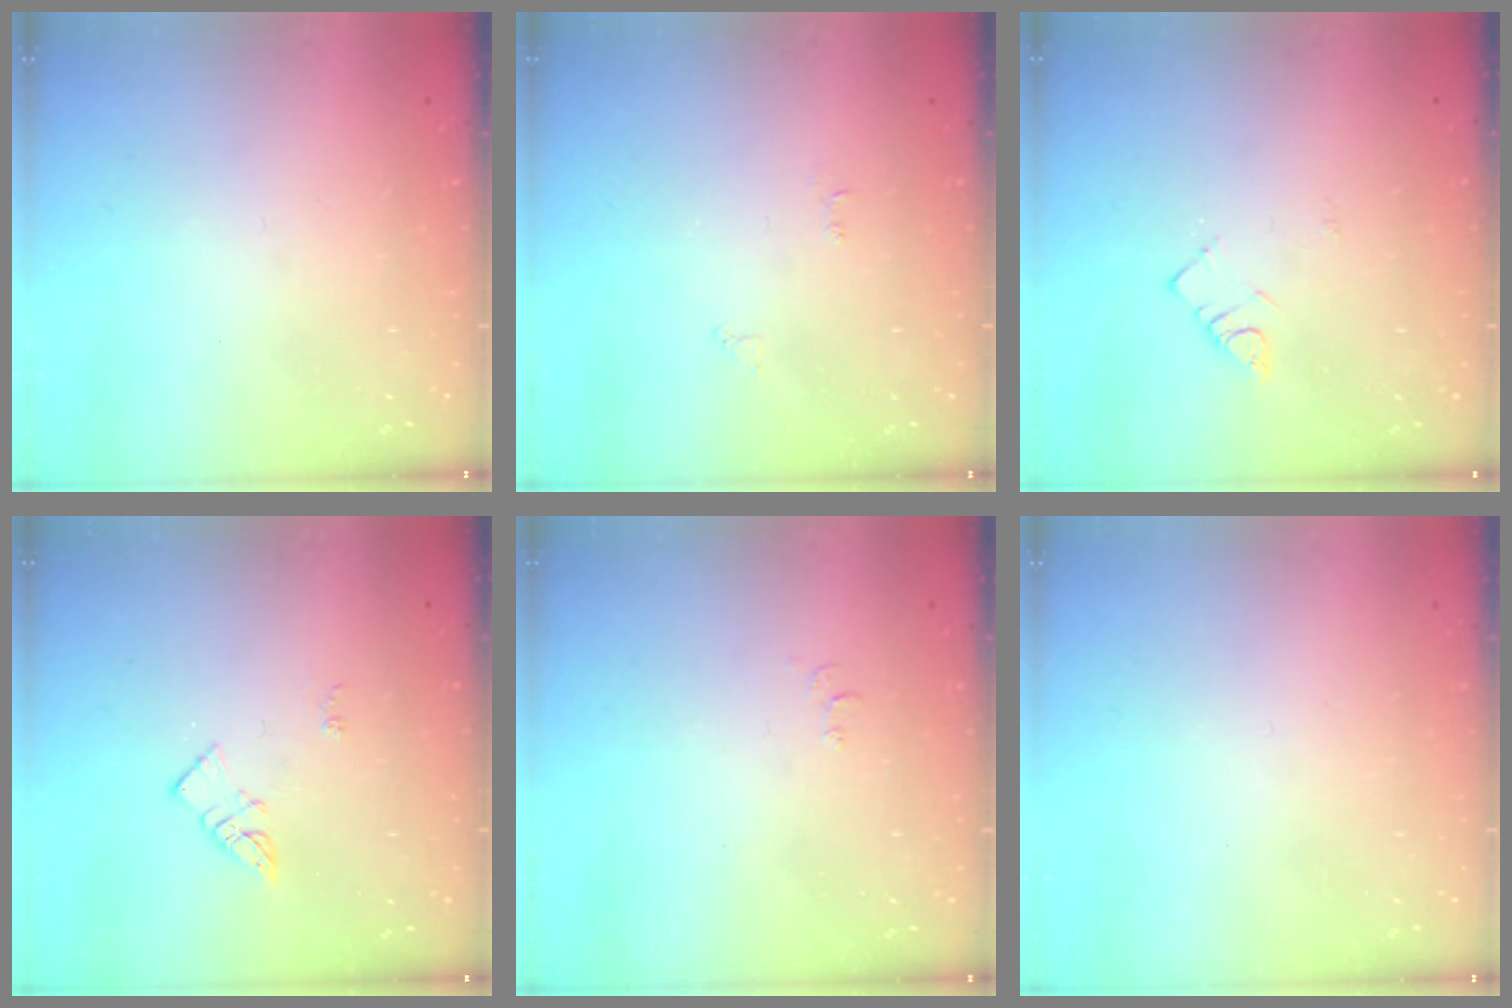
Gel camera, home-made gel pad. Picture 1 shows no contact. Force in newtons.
{"total": 2.5, "press": 2.5, "slide": 0.4}
{"total": 3.3, "press": 3.3, "slide": 0.5}
{"total": 4.9, "press": 4.9, "slide": 0.5}
{"total": 4.8, "press": 4.8, "slide": 0.7}
{"total": 1.5, "press": 1.5, "slide": 0.1}